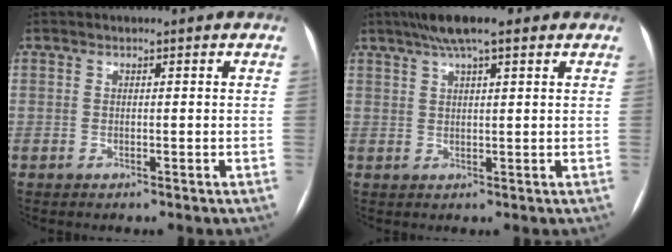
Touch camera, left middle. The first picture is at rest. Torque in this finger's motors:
{"motor_torque": [0.56, -0.53, 0.12, 0.02]}